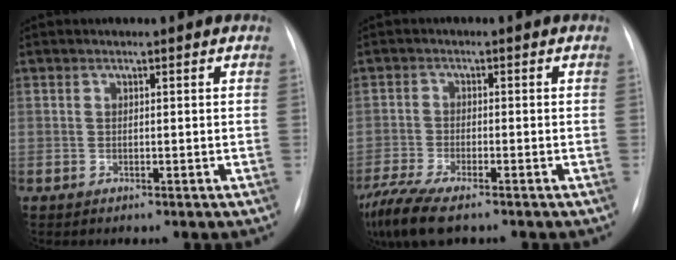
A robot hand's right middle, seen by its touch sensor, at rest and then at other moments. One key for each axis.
{"total": 9.4, "fx": -7.1, "fy": 2.2, "fz": 5.8, "tx": -0.118, "ty": -0.021, "tz": -0.123}